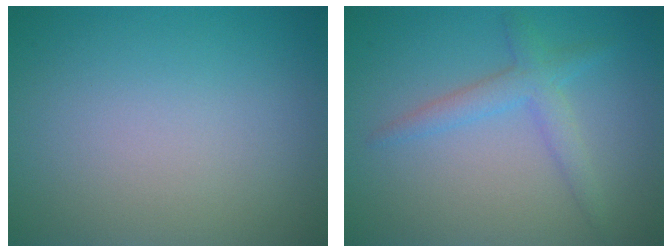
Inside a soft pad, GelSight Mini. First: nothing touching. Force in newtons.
{"total": 2.5, "press": 2.5, "slide": 0.1}